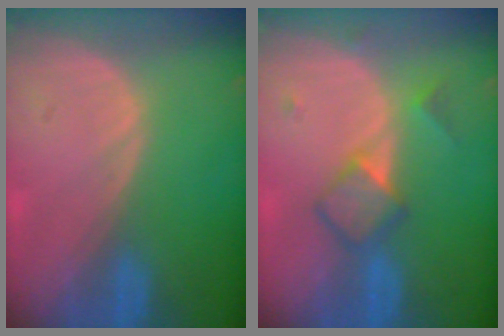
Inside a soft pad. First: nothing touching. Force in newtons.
{"total": 4.9, "press": 4.7, "slide": 1.3}